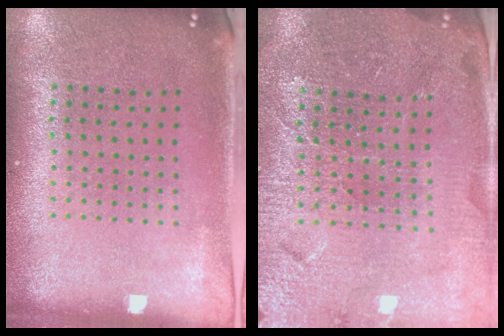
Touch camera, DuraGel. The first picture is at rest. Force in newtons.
{"total": 4.3, "press": 4.2, "slide": 1.2}